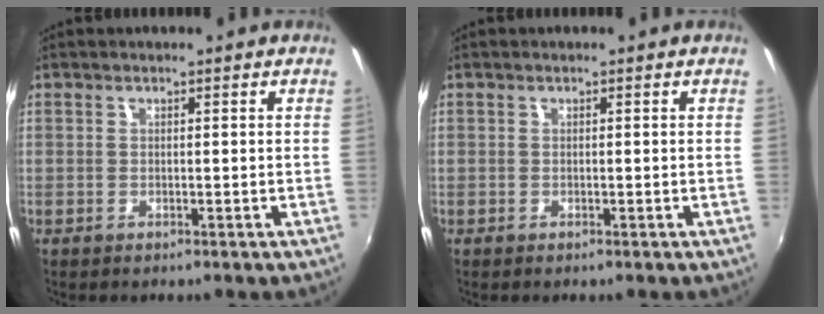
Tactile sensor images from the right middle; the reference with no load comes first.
{"total": 0.0}